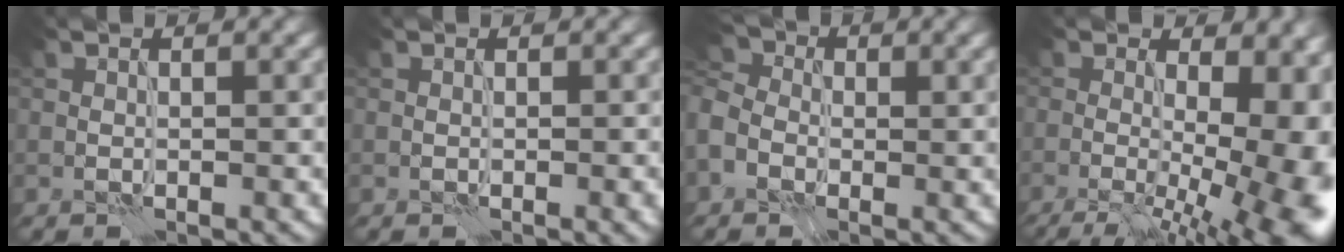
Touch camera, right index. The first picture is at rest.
{"total": 1.0, "force": [-0.1, 0.3, 0.9], "torque": [-0.004, 0.001, -0.003]}
{"total": 5.1, "force": [-0.8, 4.2, 2.9], "torque": [-0.071, 0.011, -0.016]}
{"total": 19.0, "force": [-2.1, 9.2, 16.5], "torque": [-0.156, 0.004, 0.002]}